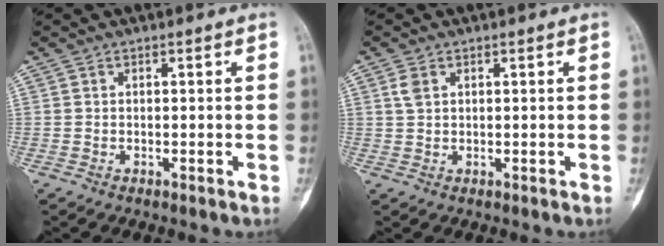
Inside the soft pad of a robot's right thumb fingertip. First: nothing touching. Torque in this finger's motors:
{"motor_torque": [0.01, 0.23, 0.25, 0.03, -0.04]}